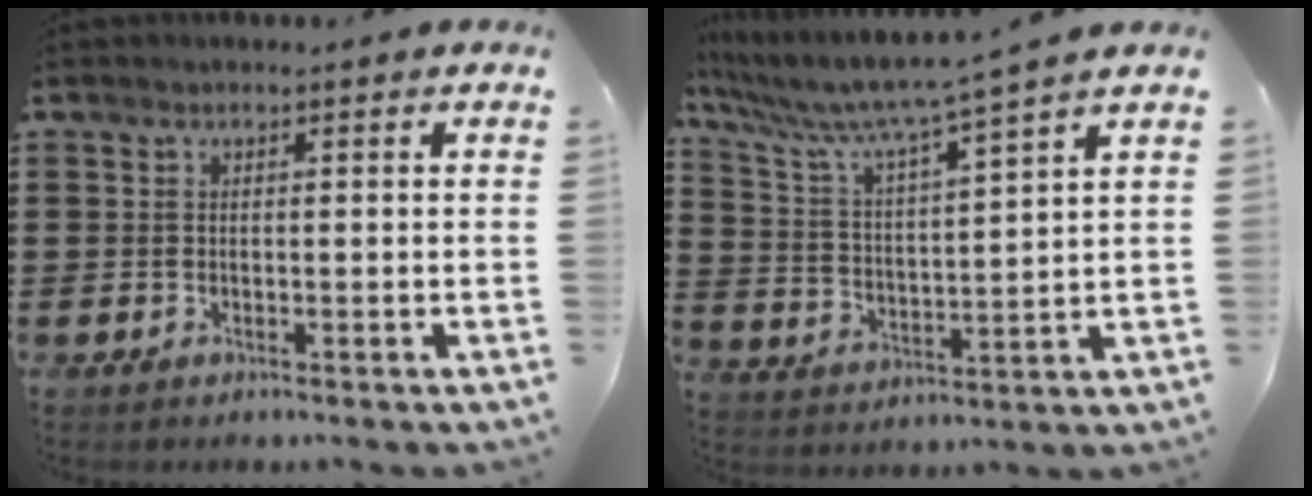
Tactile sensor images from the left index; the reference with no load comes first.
{"total": 6.4, "force": [5.6, -0.4, 3.0], "torque": [-0.087, -0.044, 0.088]}